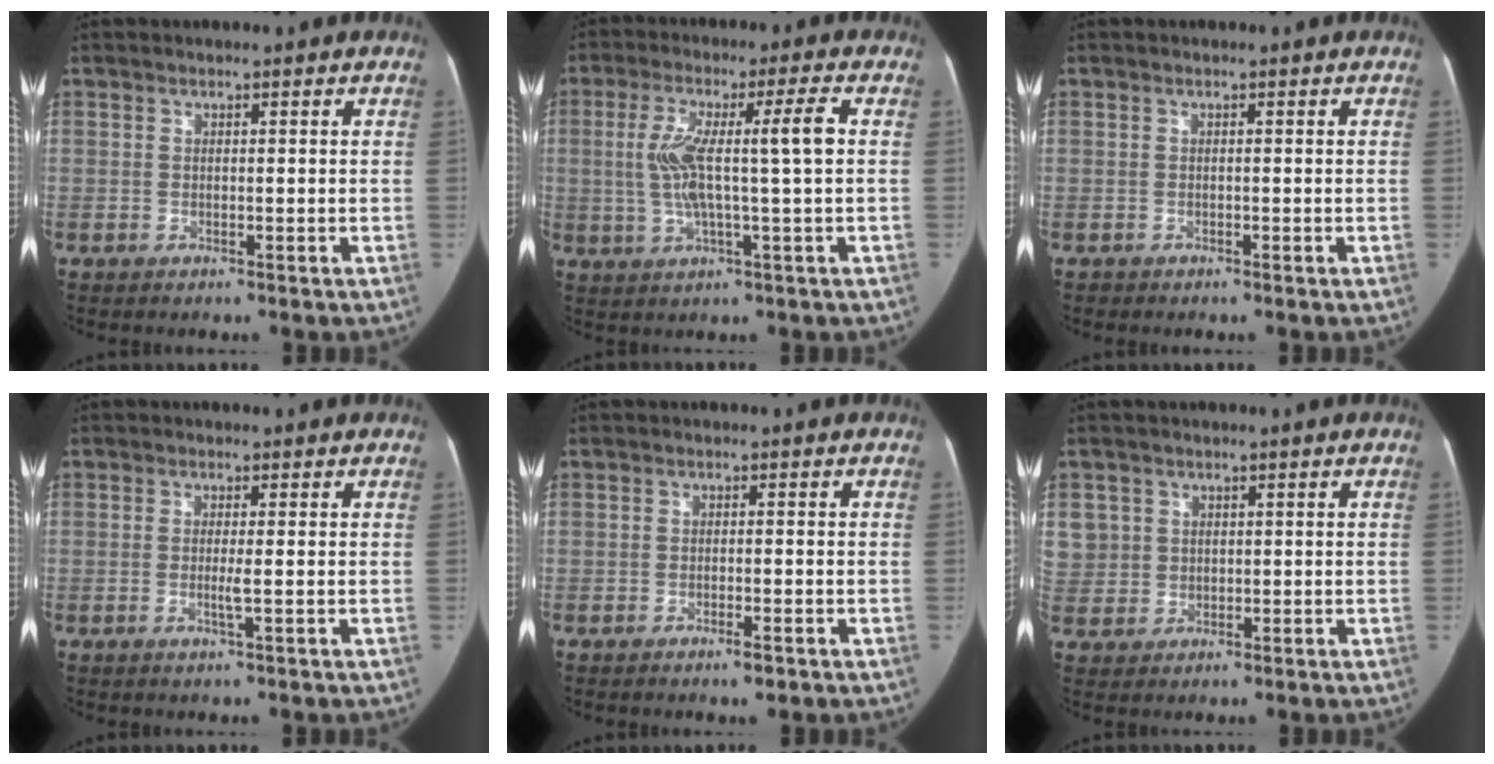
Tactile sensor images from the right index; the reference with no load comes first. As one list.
[{"total": 9.7, "force": [0.7, 0.0, 9.7], "torque": [-0.189, 0.016, 0.013]}, {"total": 0.7, "force": [-0.4, 0.5, -0.2], "torque": [0.000, 0.003, -0.010]}, {"total": 1.8, "force": [-0.3, -0.3, 1.7], "torque": [-0.035, -0.004, -0.009]}, {"total": 2.0, "force": [-1.3, 0.3, 1.5], "torque": [-0.024, -0.002, -0.018]}, {"total": 5.7, "force": [1.9, 5.4, 0.5], "torque": [-0.010, 0.011, 0.049]}]